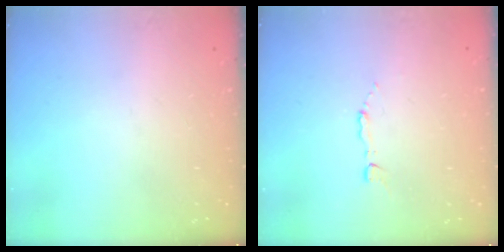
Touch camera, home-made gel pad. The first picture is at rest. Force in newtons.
{"total": 1.8, "press": 1.8, "slide": 0.2}